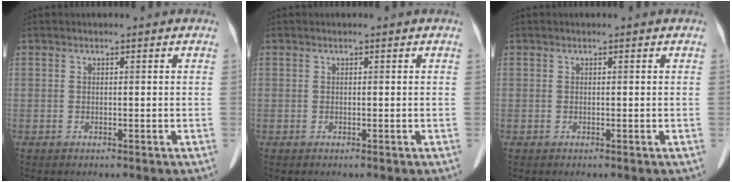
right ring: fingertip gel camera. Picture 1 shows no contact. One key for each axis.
{"total": 0.0}
{"total": 0.0}